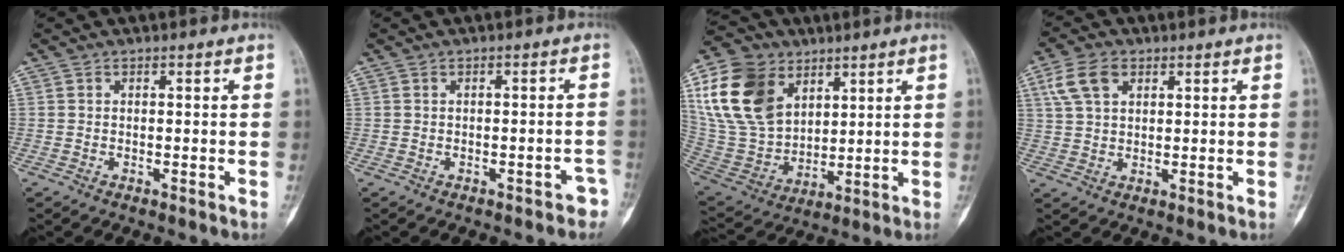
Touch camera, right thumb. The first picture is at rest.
{"total": 2.3, "force": [-1.6, 1.0, 1.3], "torque": [-0.002, 0.020, -0.018]}
{"total": 20.1, "force": [8.1, 14.2, 11.7], "torque": [-0.220, -0.019, 0.164]}
{"total": 6.8, "force": [3.0, 4.2, 4.4], "torque": [-0.079, 0.003, 0.060]}